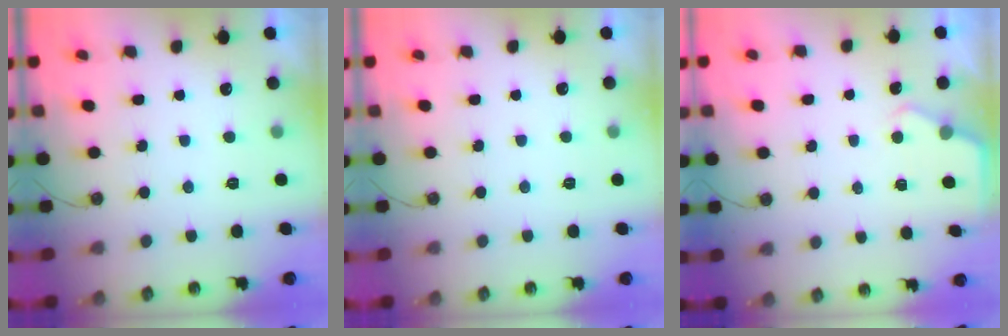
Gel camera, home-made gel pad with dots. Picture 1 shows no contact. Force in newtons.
{"total": 2.3, "press": 2.3, "slide": 0.4}
{"total": 3.3, "press": 3.3, "slide": 0.5}